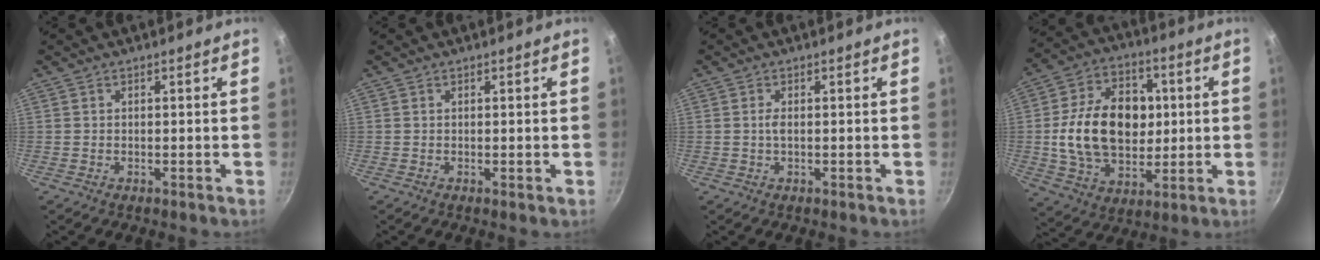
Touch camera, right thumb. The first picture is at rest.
{"total": 0.0}
{"total": 1.3, "force": [-0.1, 0.6, 1.1], "torque": [-0.023, 0.002, -0.002]}
{"total": 20.4, "force": [1.2, 14.6, 14.3], "torque": [-0.210, 0.015, 0.022]}